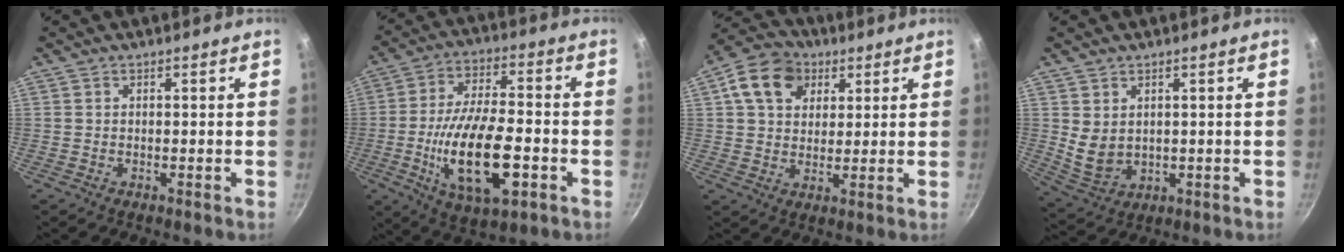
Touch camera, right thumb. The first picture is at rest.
{"total": 18.5, "force": [-4.9, 7.7, 16.1], "torque": [-0.285, 0.015, -0.084]}
{"total": 11.5, "force": [4.5, 8.6, 6.2], "torque": [-0.093, 0.003, 0.064]}
{"total": 5.8, "force": [1.6, 4.2, 3.6], "torque": [-0.057, -0.020, 0.047]}